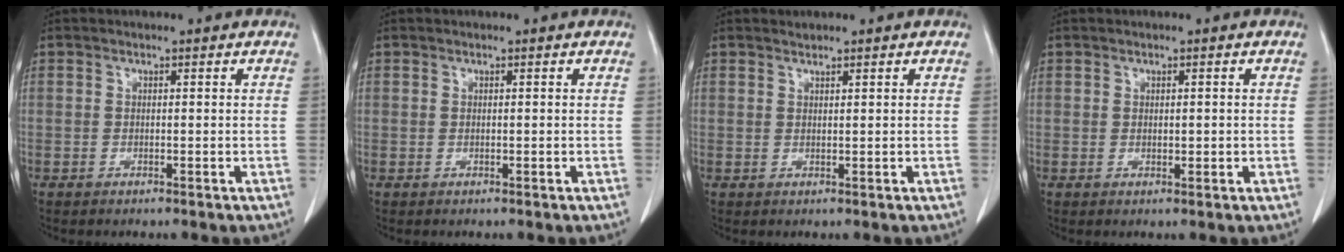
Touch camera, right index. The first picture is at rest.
{"total": 0.0}
{"total": 0.9, "force": [0.9, 0.3, 0.2], "torque": [-0.006, 0.005, 0.019]}
{"total": 1.6, "force": [-0.1, 1.0, 1.3], "torque": [-0.027, 0.000, 0.003]}